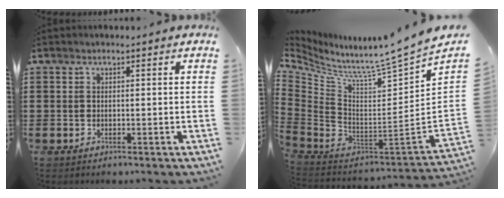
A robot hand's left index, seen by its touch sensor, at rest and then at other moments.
{"total": 6.6, "force": [5.5, -2.2, 2.9], "torque": [-0.084, -0.084, 0.073]}